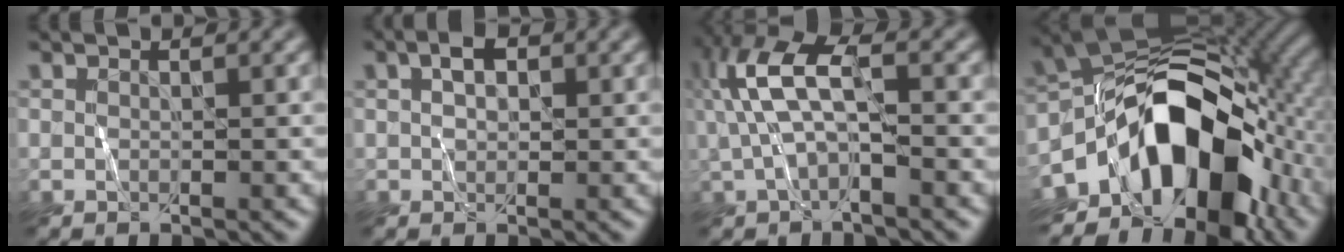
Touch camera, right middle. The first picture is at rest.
{"total": 1.6, "force": [0.7, 1.1, 0.9], "torque": [-0.013, 0.012, 0.009]}
{"total": 5.6, "force": [0.7, 2.2, 5.1], "torque": [-0.117, 0.020, 0.009]}
{"total": 13.3, "force": [-6.0, 7.9, 8.9], "torque": [-0.110, 0.013, -0.114]}